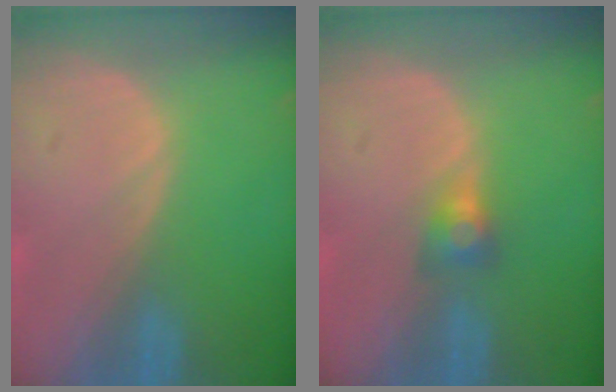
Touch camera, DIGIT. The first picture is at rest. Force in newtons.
{"total": 3.0, "press": 2.5, "slide": 1.6}